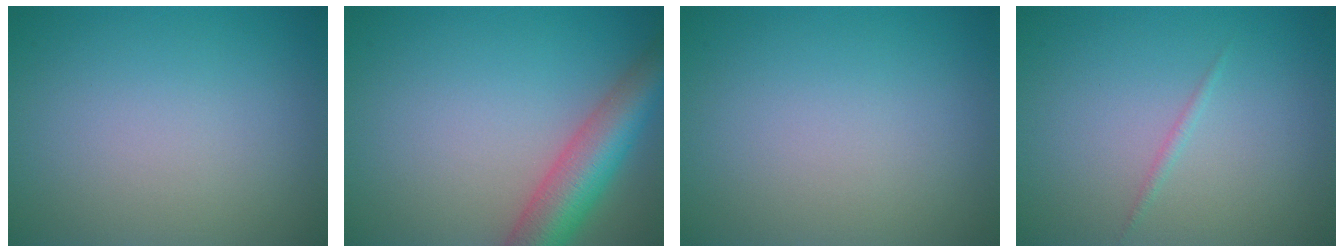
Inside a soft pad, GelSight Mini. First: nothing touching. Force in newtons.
{"total": 6.7, "press": 6.7, "slide": 0.4}
{"total": 0.0}
{"total": 0.6, "press": 0.6, "slide": 0.1}